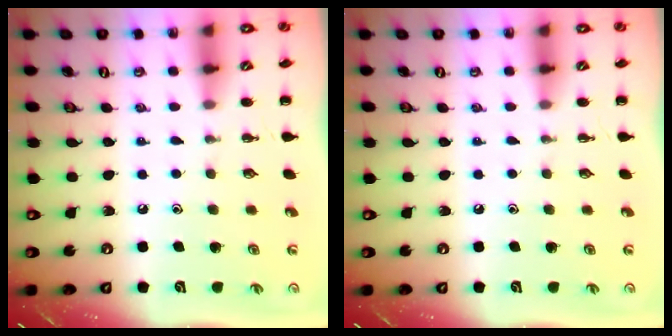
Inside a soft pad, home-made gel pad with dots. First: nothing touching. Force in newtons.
{"total": 0.0}